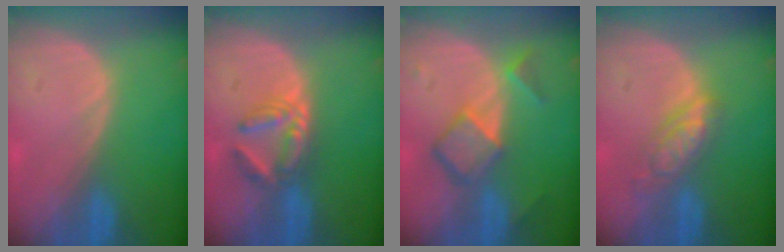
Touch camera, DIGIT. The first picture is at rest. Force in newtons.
{"total": 5.7, "press": 5.1, "slide": 2.7}
{"total": 6.8, "press": 5.8, "slide": 3.6}
{"total": 5.5, "press": 5.0, "slide": 2.4}